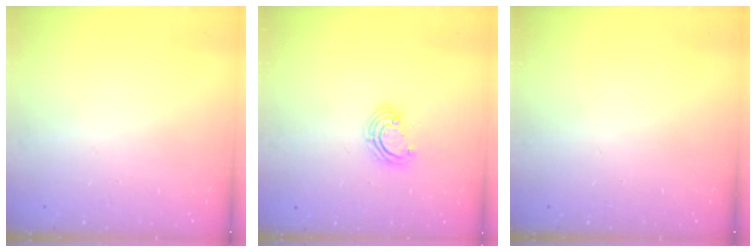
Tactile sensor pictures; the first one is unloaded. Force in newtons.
{"total": 4.0, "press": 3.9, "slide": 0.2}
{"total": 0.0}